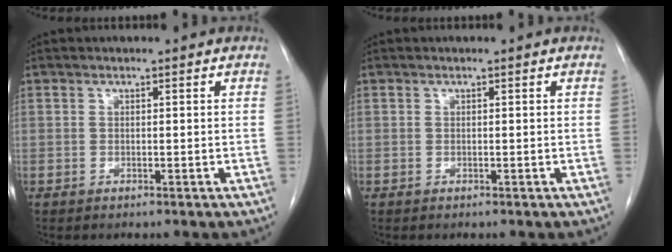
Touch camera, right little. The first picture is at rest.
{"total": 0.0}